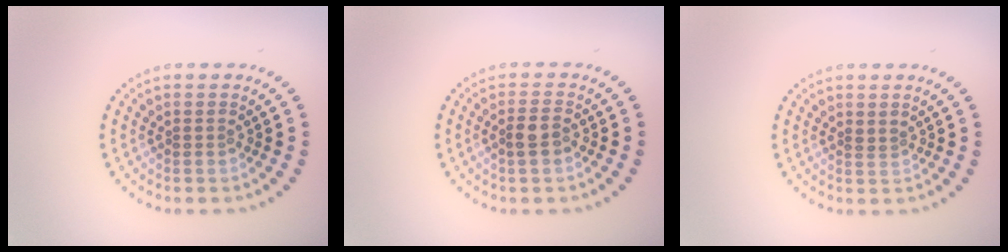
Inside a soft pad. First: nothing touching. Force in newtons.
{"total": 1.8, "press": 1.8, "slide": 0.5}
{"total": 0.5, "press": 0.3, "slide": 0.4}